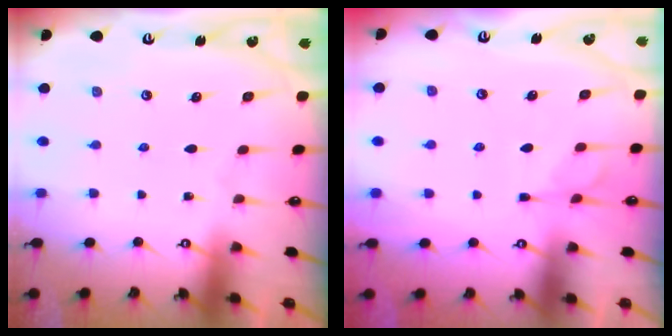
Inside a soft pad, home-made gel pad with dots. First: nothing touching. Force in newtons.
{"total": 1.2, "press": 0.0, "slide": 1.2}